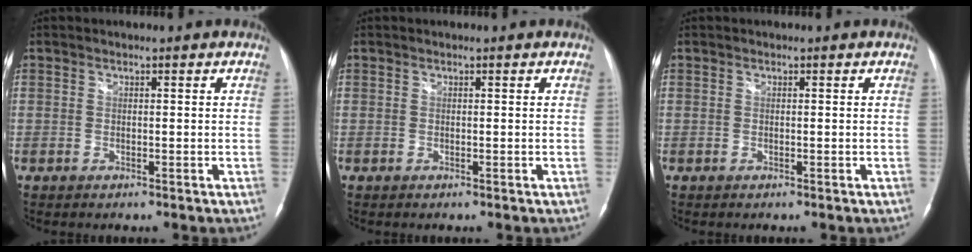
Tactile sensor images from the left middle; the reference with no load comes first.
{"total": 0.0}
{"total": 0.0}